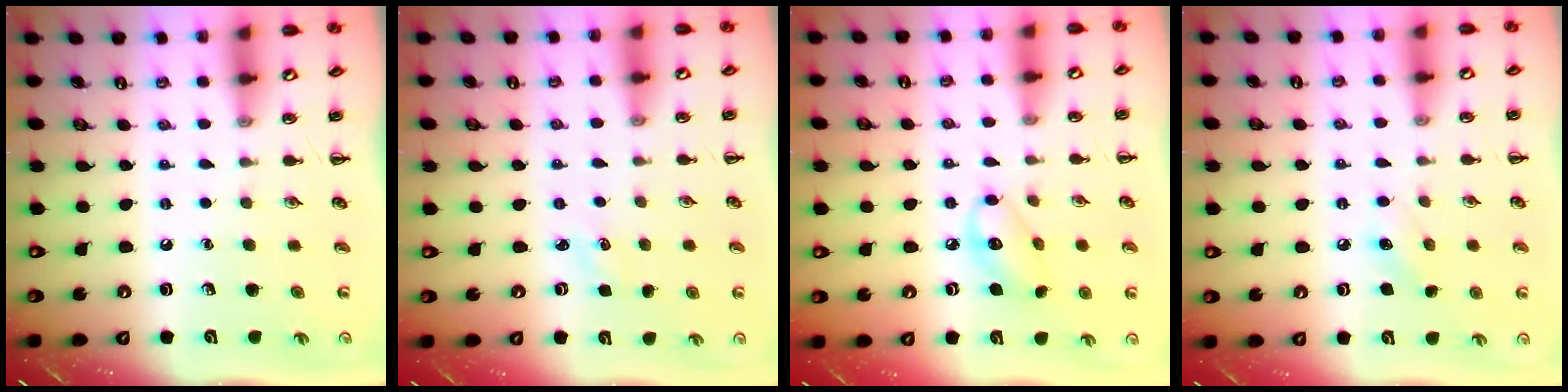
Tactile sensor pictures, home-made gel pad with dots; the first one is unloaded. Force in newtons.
{"total": 1.5, "press": 1.4, "slide": 0.4}
{"total": 7.6, "press": 7.6, "slide": 0.7}
{"total": 5.8, "press": 5.6, "slide": 1.3}